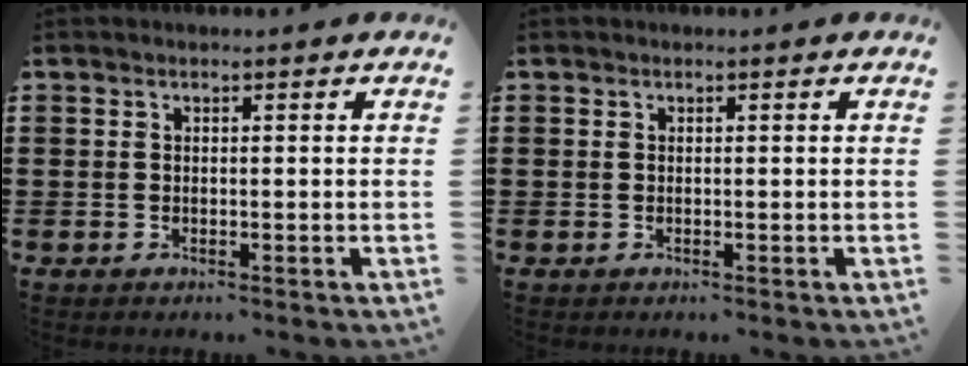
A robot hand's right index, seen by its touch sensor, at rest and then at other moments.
{"total": 0.0}